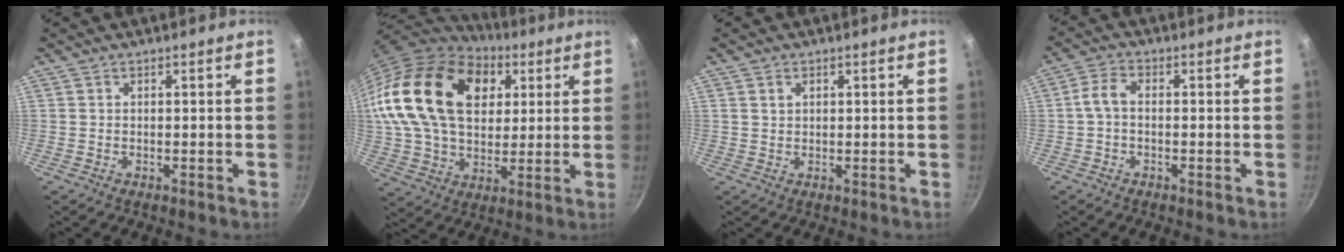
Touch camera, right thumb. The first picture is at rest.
{"total": 27.0, "force": [8.2, 17.8, 18.6], "torque": [-0.310, -0.003, 0.144]}
{"total": 1.5, "force": [0.7, 1.1, 0.7], "torque": [-0.006, 0.002, 0.013]}
{"total": 3.7, "force": [-0.5, 2.1, 3.1], "torque": [-0.068, 0.018, -0.017]}